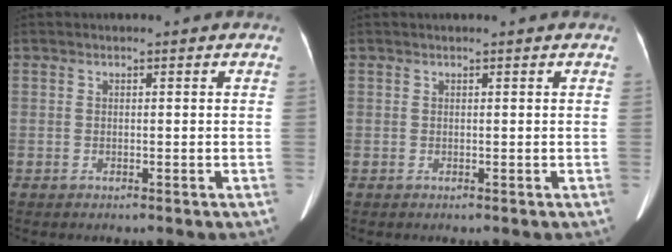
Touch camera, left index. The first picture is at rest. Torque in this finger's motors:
{"motor_torque": [-0.09, -0.19, -0.06, -0.01]}